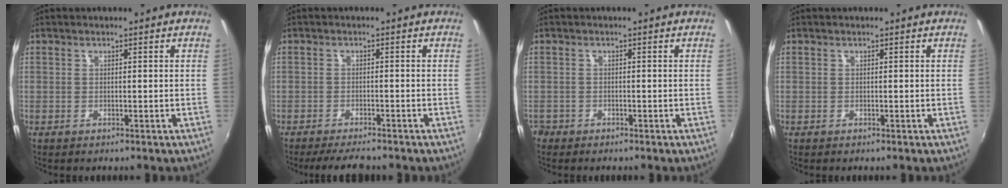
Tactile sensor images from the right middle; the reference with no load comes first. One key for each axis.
{"total": 5.9, "fx": -5.2, "fy": 1.0, "fz": 2.7, "tx": -0.066, "ty": -0.016, "tz": -0.083}
{"total": 1.9, "fx": -1.5, "fy": 1.1, "fz": 0.2, "tx": -0.014, "ty": -0.003, "tz": -0.028}
{"total": 0.0}